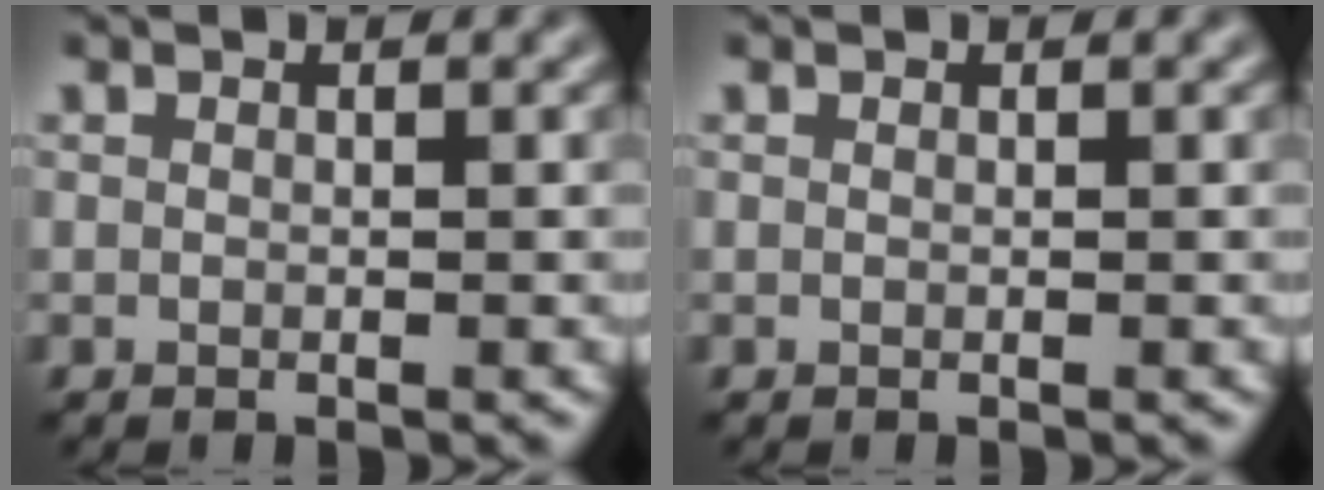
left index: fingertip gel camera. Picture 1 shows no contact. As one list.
[{"total": 0.0}]